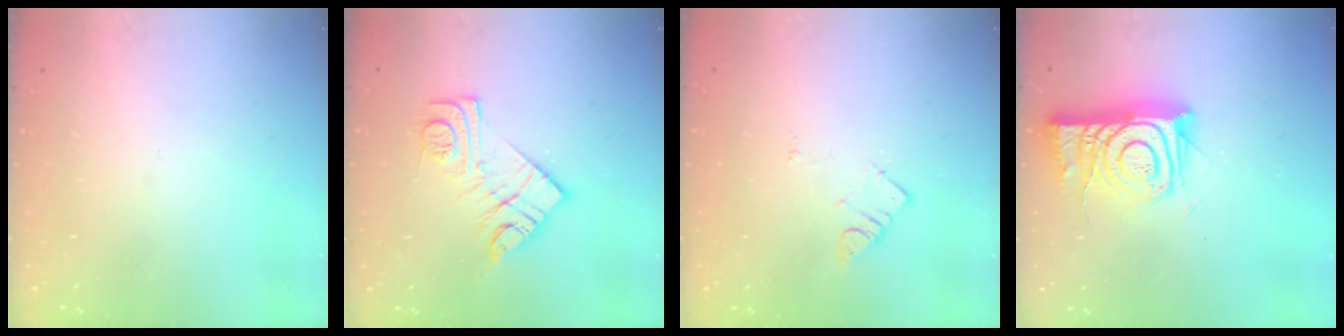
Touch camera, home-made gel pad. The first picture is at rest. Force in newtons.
{"total": 12.6, "press": 12.6, "slide": 0.8}
{"total": 3.5, "press": 3.5, "slide": 0.4}
{"total": 11.6, "press": 11.5, "slide": 1.0}